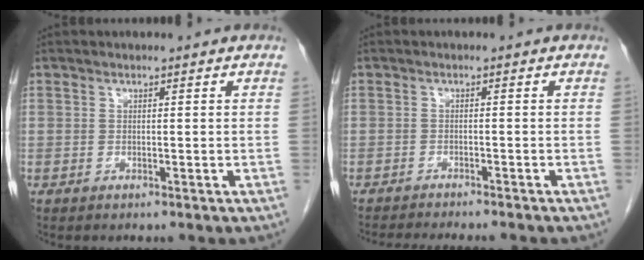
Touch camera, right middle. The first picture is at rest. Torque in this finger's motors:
{"motor_torque": [0.34, -0.33, 0.06, 0.04]}